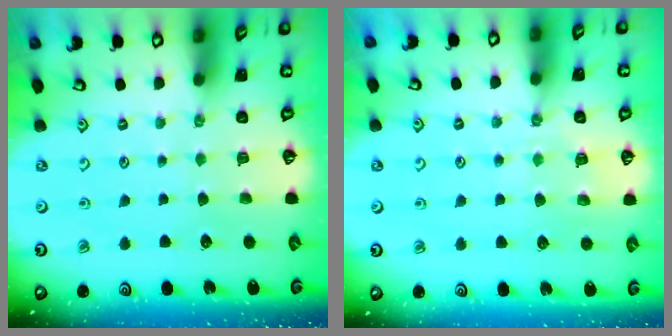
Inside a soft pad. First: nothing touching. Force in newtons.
{"total": 4.7, "press": 4.6, "slide": 0.5}